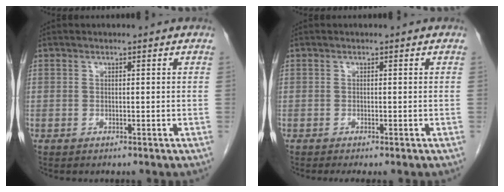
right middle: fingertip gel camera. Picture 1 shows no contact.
{"total": 1.5, "force": [-1.2, 0.0, 0.9], "torque": [-0.014, -0.005, -0.017]}